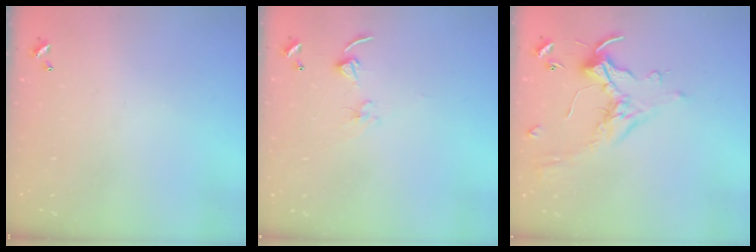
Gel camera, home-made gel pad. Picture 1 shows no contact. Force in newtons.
{"total": 2.7, "press": 2.7, "slide": 0.2}
{"total": 0.9, "press": 0.5, "slide": 0.7}